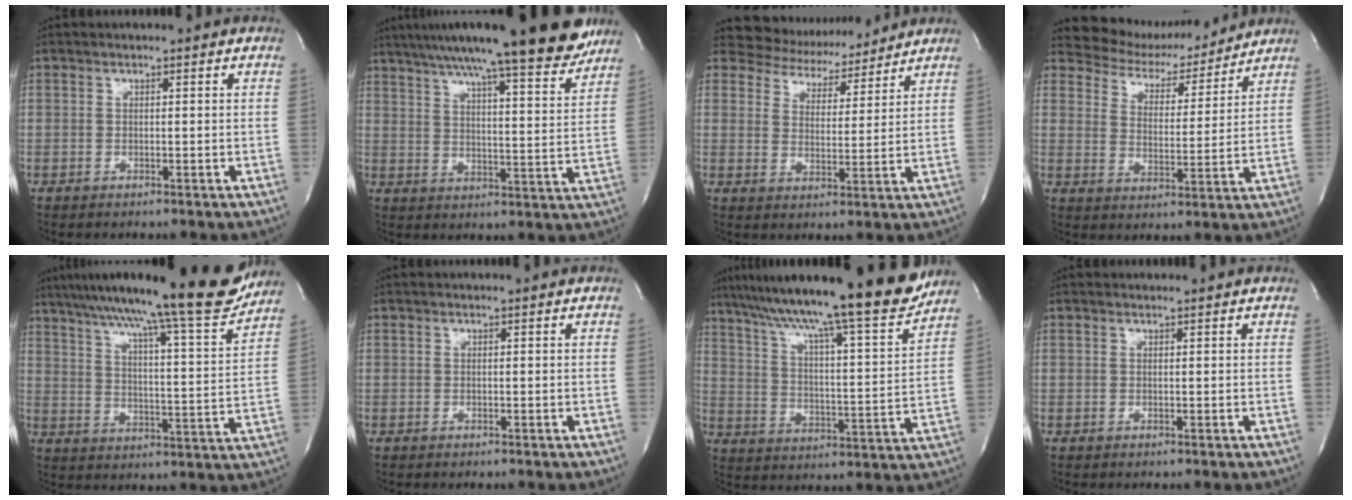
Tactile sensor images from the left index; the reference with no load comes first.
{"total": 20.5, "force": [16.8, 1.3, 11.6], "torque": [-0.177, 0.000, 0.235]}
{"total": 9.0, "force": [8.4, 3.3, 0.7], "torque": [-0.007, 0.005, 0.122]}
{"total": 10.0, "force": [9.4, 3.2, 0.8], "torque": [-0.008, -0.004, 0.144]}
{"total": 21.7, "force": [18.0, 0.5, 12.1], "torque": [-0.191, -0.016, 0.253]}
{"total": 0.0}
{"total": 23.4, "force": [19.5, 0.4, 13.0], "torque": [-0.216, -0.019, 0.288]}
{"total": 0.0}